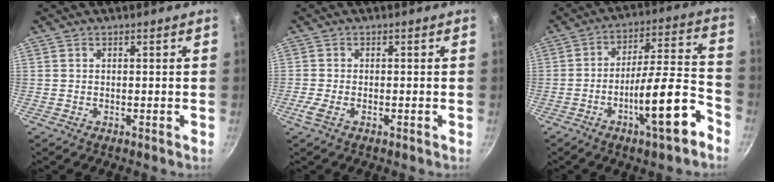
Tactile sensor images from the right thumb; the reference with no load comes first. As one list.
[{"total": 2.6, "force": [-1.1, 1.0, 2.1], "torque": [-0.057, 0.000, -0.028]}, {"total": 15.4, "force": [-7.6, 3.4, 12.9], "torque": [-0.169, 0.059, -0.117]}]